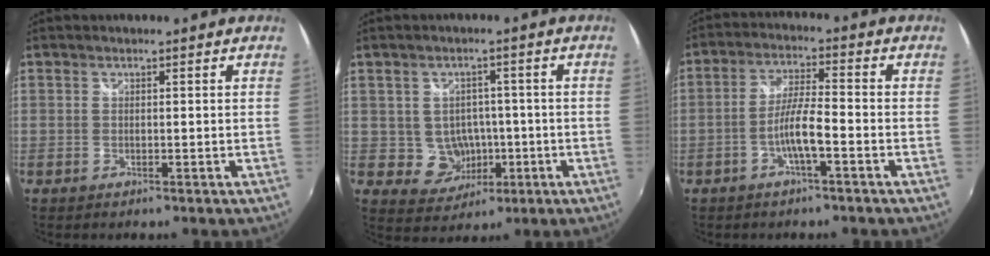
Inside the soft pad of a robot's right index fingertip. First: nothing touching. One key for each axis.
{"total": 6.3, "fx": -0.9, "fy": 6.0, "fz": 1.5, "tx": -0.043, "ty": 0.012, "tz": 0.005}
{"total": 6.2, "fx": -2.7, "fy": 0.4, "fz": 5.5, "tx": -0.111, "ty": 0.004, "tz": -0.049}